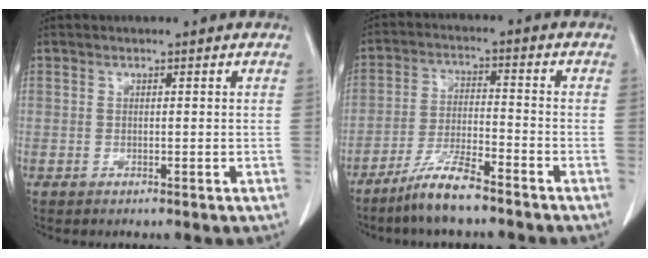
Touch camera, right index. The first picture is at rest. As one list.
[{"total": 7.5, "force": [-5.9, 0.6, 4.6], "torque": [-0.095, -0.016, -0.116]}]